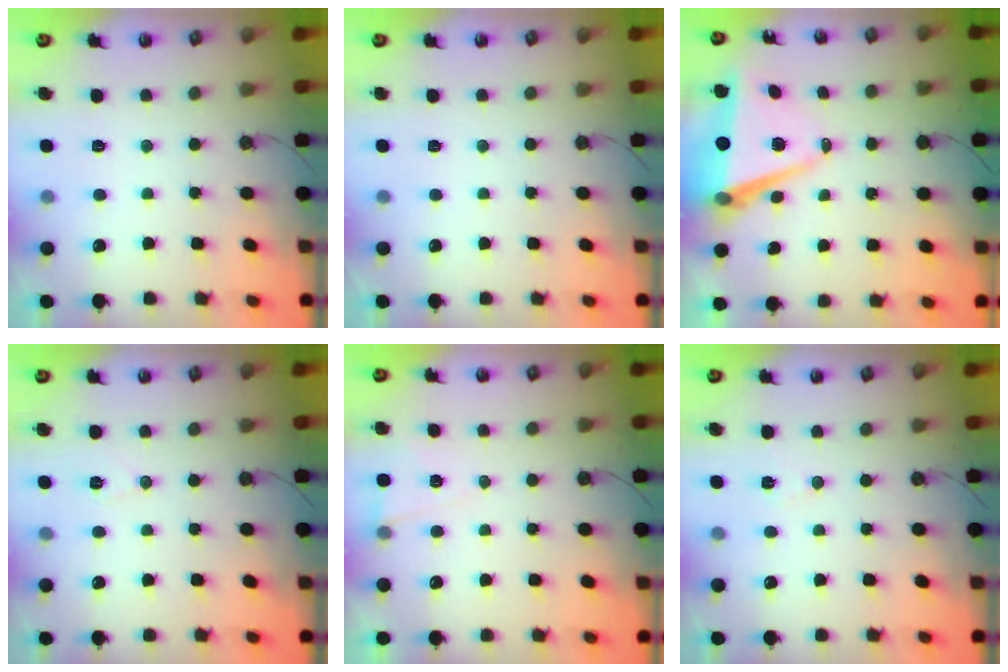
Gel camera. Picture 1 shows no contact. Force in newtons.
{"total": 0.0}
{"total": 8.5, "press": 7.3, "slide": 4.3}
{"total": 6.3, "press": 4.5, "slide": 4.4}
{"total": 6.4, "press": 4.7, "slide": 4.3}
{"total": 5.9, "press": 3.8, "slide": 4.5}